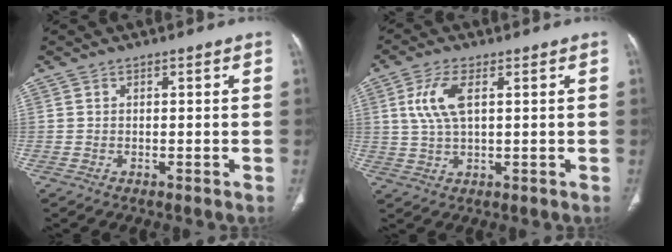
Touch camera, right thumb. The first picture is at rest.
{"total": 7.0, "force": [1.9, 3.0, 6.0], "torque": [-0.140, 0.000, 0.042]}